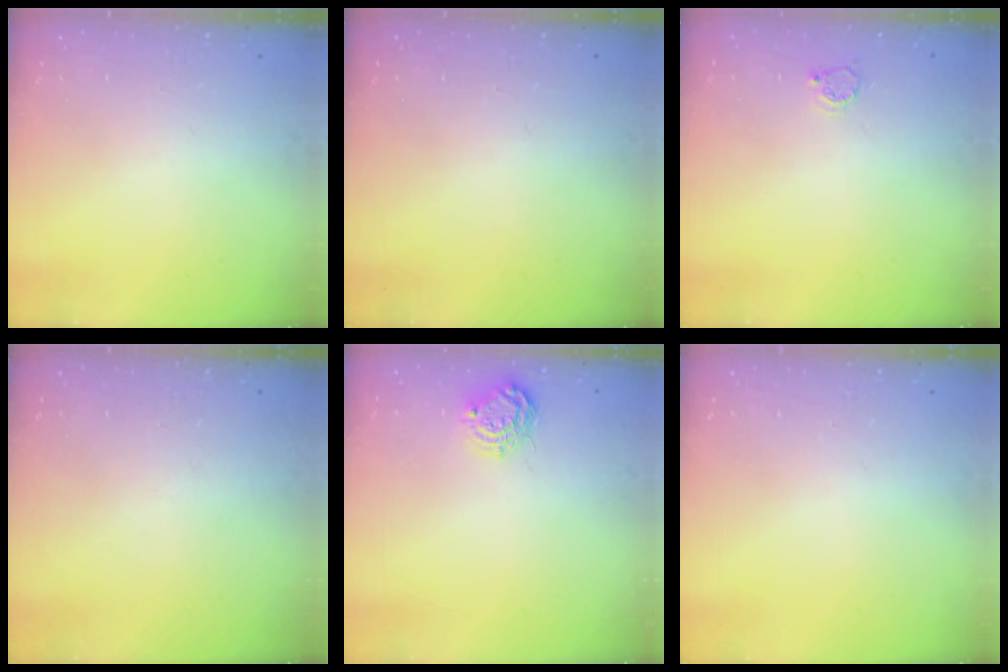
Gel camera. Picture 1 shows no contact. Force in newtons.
{"total": 0.0}
{"total": 2.6, "press": 2.6, "slide": 0.3}
{"total": 0.0}
{"total": 7.7, "press": 7.7, "slide": 0.4}
{"total": 0.0}